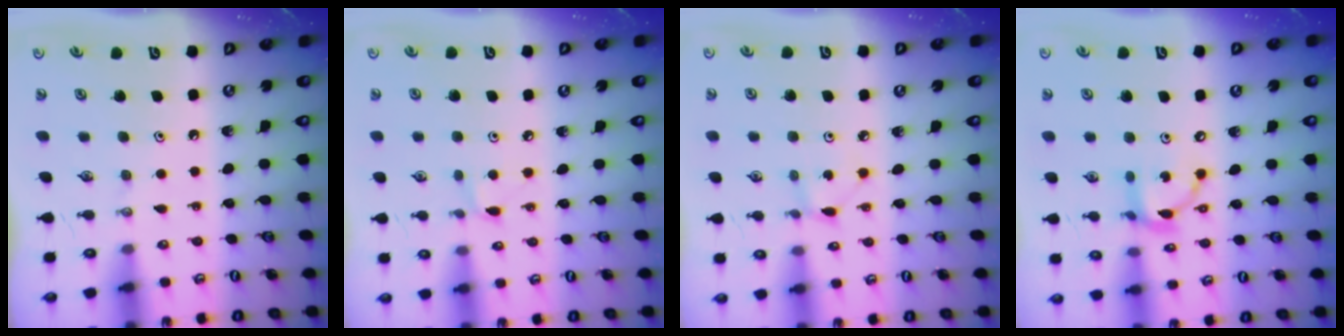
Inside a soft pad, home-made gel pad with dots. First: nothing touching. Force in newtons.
{"total": 3.8, "press": 3.7, "slide": 0.6}
{"total": 1.2, "press": 1.2, "slide": 0.1}
{"total": 9.4, "press": 9.4, "slide": 0.3}